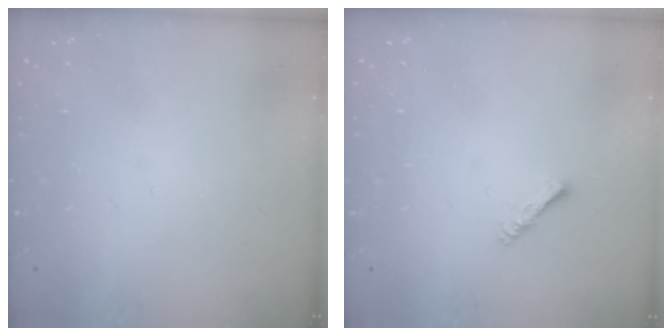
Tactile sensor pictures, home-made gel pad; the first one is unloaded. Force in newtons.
{"total": 1.4, "press": 1.3, "slide": 0.3}